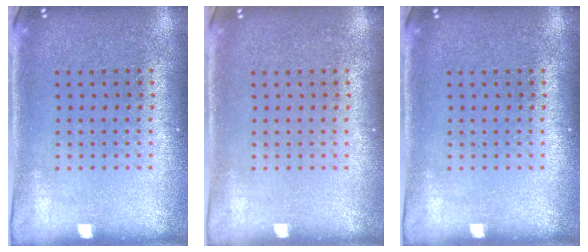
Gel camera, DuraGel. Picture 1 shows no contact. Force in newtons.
{"total": 0.0}
{"total": 0.0}